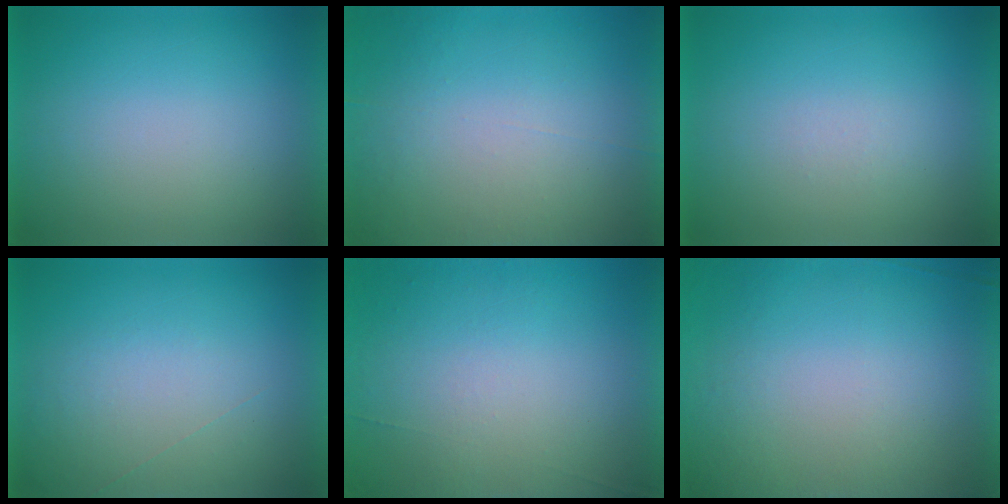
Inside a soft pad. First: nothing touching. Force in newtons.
{"total": 7.0}
{"total": 1.4}
{"total": 1.0}
{"total": 6.8}
{"total": 5.5}